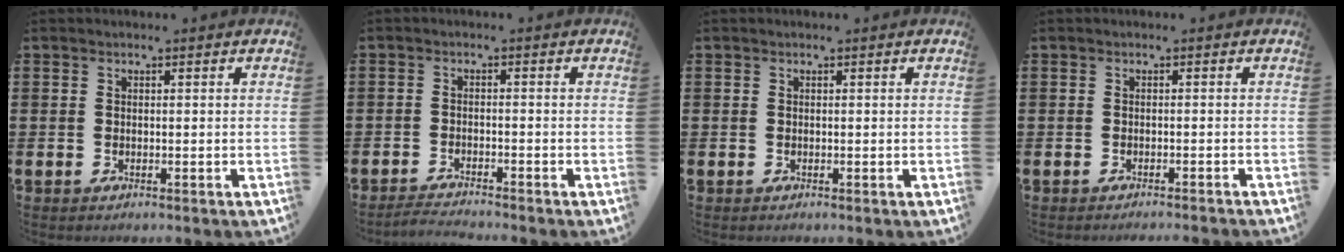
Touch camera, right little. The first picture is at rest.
{"total": 1.9, "force": [-1.9, -0.2, 0.3], "torque": [-0.006, 0.003, -0.037]}
{"total": 0.0}
{"total": 0.8, "force": [-0.7, -0.2, 0.0], "torque": [0.000, 0.002, -0.016]}